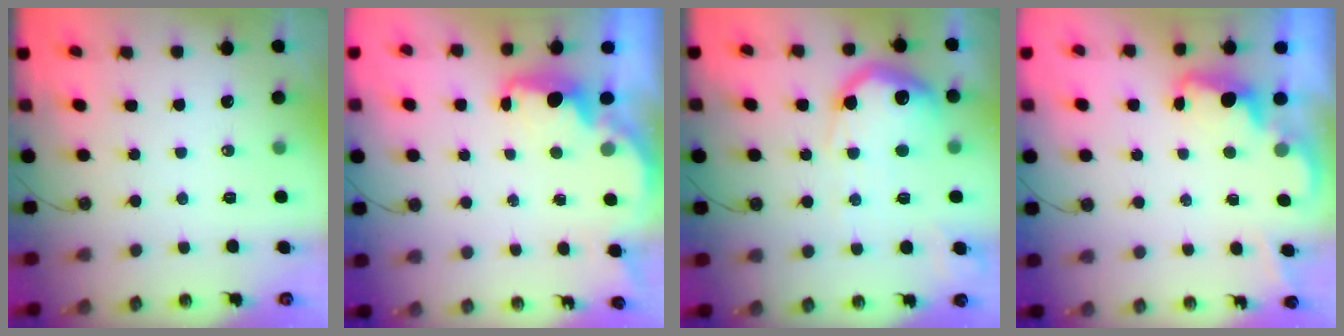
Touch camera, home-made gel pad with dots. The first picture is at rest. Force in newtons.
{"total": 2.5, "press": 2.3, "slide": 0.8}
{"total": 18.9, "press": 18.8, "slide": 1.5}
{"total": 2.1, "press": 2.0, "slide": 0.6}